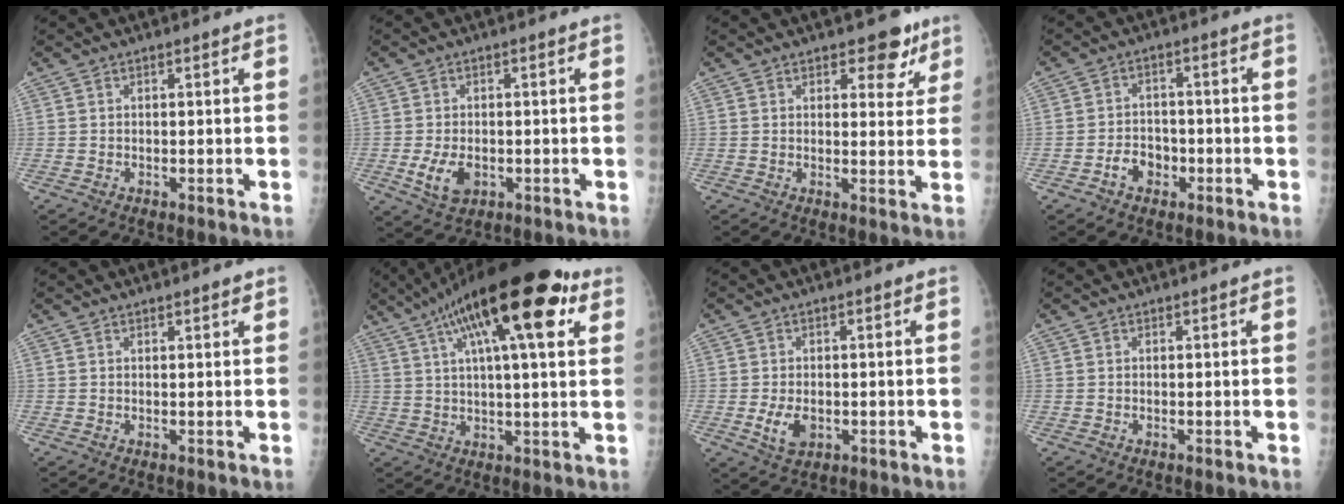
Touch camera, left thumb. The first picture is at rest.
{"total": 5.8, "force": [-1.5, 3.7, 4.2], "torque": [-0.075, -0.003, -0.020]}
{"total": 6.3, "force": [4.0, 3.4, 3.5], "torque": [-0.008, -0.018, 0.048]}
{"total": 4.8, "force": [-2.2, 3.7, 2.2], "torque": [-0.016, 0.024, -0.039]}
{"total": 1.1, "force": [0.8, 0.2, 0.7], "torque": [-0.008, -0.003, 0.011]}
{"total": 23.1, "force": [10.8, 6.8, 19.2], "torque": [-0.303, 0.012, 0.166]}
{"total": 4.7, "force": [-1.0, 3.0, 3.5], "torque": [-0.061, -0.005, -0.013]}
{"total": 0.0}